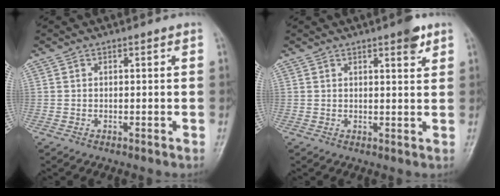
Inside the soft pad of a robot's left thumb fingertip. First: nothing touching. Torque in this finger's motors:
{"motor_torque": [0.82, 0.11, 0.21, -0.48, 0.09]}